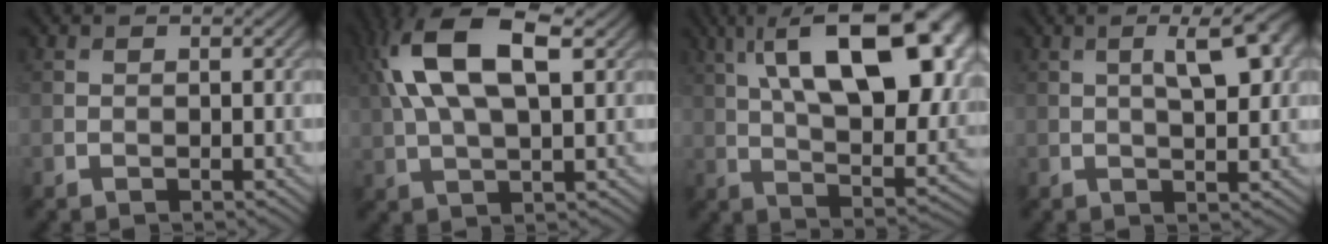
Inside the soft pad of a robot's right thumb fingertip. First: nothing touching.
{"total": 13.0, "force": [4.3, 5.9, 10.8], "torque": [-0.232, 0.013, 0.079]}
{"total": 20.5, "force": [7.1, 9.9, 16.5], "torque": [-0.260, 0.029, 0.100]}
{"total": 5.9, "force": [1.4, 1.8, 5.5], "torque": [-0.084, 0.009, 0.022]}